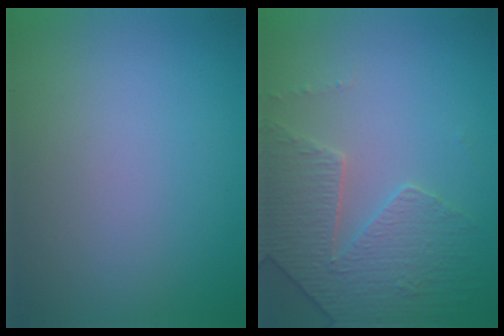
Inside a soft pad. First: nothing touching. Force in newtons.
{"total": 4.0, "press": 3.9, "slide": 1.1}